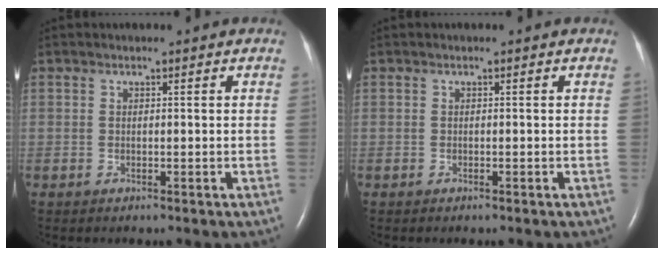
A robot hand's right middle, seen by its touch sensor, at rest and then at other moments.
{"total": 0.0}